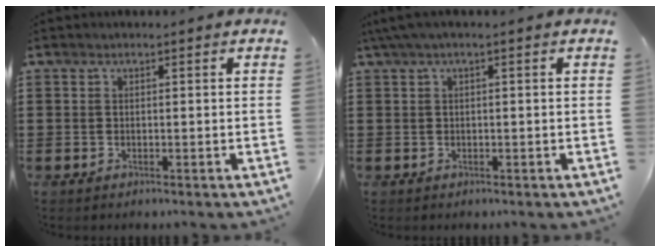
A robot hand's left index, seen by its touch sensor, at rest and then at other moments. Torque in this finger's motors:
{"motor_torque": [0.23, -0.19, 0.38, 0.09]}